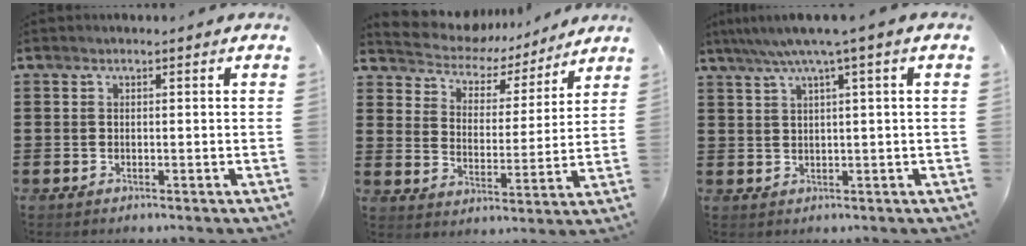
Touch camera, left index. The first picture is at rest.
{"total": 4.7, "force": [4.4, 1.6, 0.5], "torque": [-0.040, -0.033, 0.070]}
{"total": 4.1, "force": [2.0, -0.6, 3.6], "torque": [-0.073, -0.002, 0.030]}